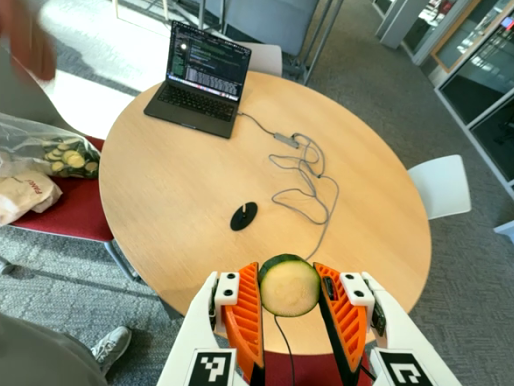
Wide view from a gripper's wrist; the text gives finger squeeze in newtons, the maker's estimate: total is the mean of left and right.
{"total": 11.6, "left": 11.6, "right": 11.6}